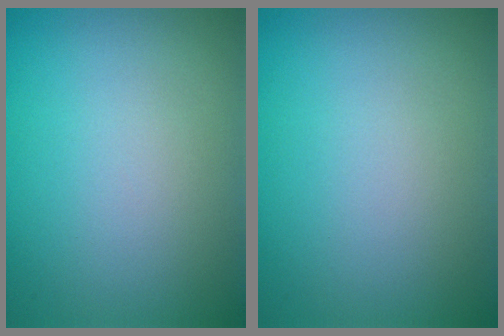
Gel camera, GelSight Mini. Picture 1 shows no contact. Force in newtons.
{"total": 0.0}